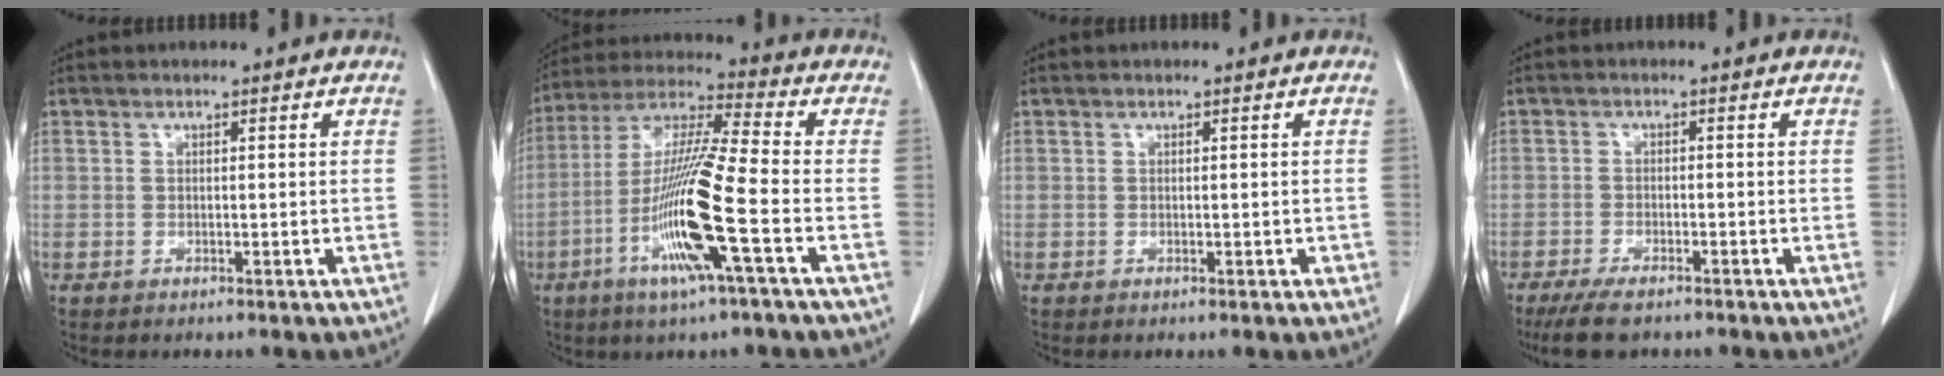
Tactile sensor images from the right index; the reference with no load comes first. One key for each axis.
{"total": 15.5, "fx": -5.2, "fy": -0.4, "fz": 14.6, "tx": -0.298, "ty": -0.016, "tz": -0.106}
{"total": 0.8, "fx": -0.2, "fy": 0.4, "fz": 0.7, "tx": -0.009, "ty": 0.001, "tz": 0.000}
{"total": 5.6, "fx": -4.4, "fy": 1.5, "fz": 3.2, "tx": -0.058, "ty": -0.011, "tz": -0.075}